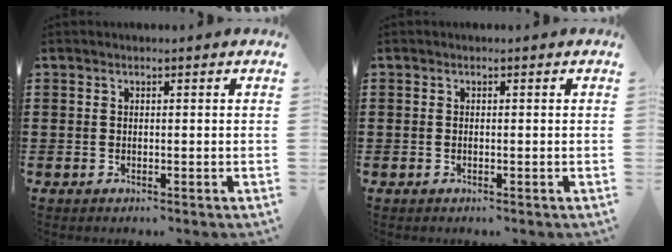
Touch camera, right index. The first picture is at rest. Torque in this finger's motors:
{"motor_torque": [0.82, 1.02, -0.01, -0.01]}